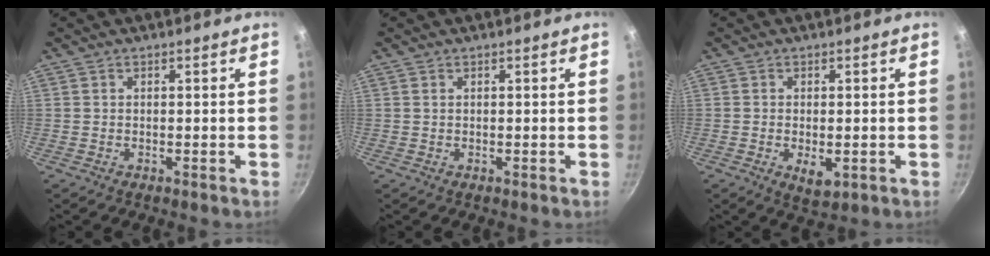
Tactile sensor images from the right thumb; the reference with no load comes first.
{"total": 0.0}
{"total": 4.2, "force": [-0.9, 2.2, 3.4], "torque": [-0.051, -0.009, -0.009]}